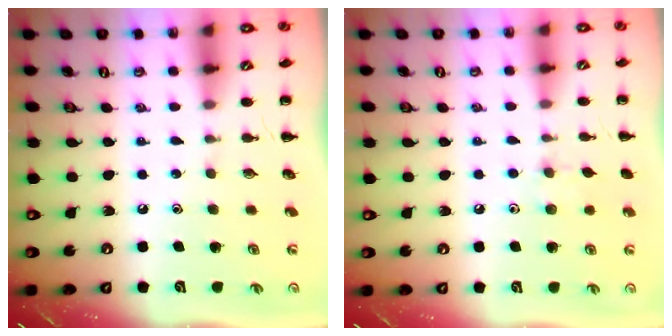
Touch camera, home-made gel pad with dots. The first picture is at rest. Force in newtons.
{"total": 4.9, "press": 4.5, "slide": 1.9}